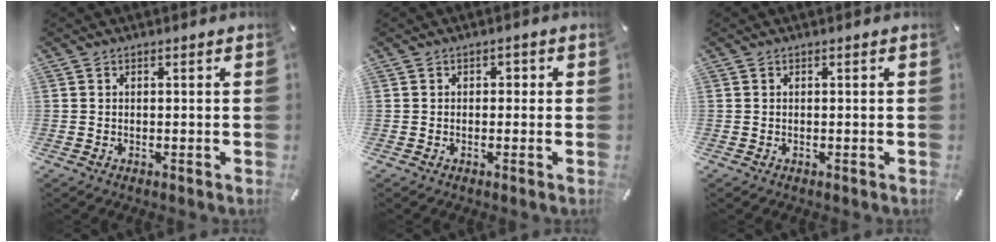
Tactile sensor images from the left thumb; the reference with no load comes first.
{"total": 1.5, "force": [-0.4, 1.3, 0.6], "torque": [-0.013, 0.009, -0.012]}
{"total": 0.0}